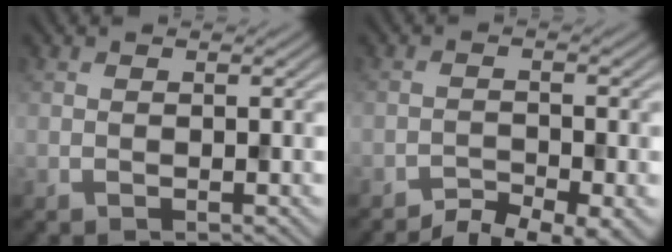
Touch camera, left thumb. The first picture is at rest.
{"total": 4.9, "force": [-4.0, 1.1, 2.6], "torque": [-0.039, -0.004, -0.065]}